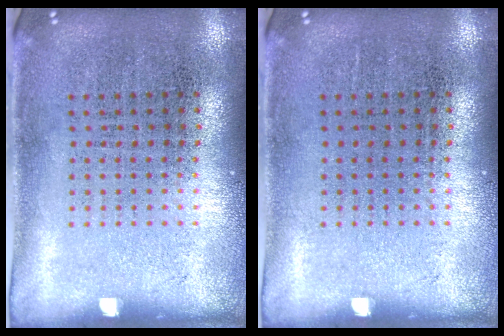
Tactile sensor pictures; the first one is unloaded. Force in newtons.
{"total": 0.0}